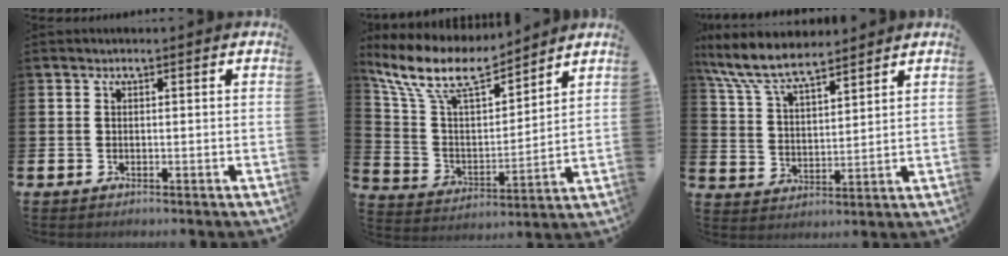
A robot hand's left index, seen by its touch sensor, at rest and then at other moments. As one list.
[{"total": 10.3, "force": [9.0, 2.6, 4.3], "torque": [-0.126, -0.055, 0.157]}, {"total": 8.4, "force": [7.6, 1.7, 3.1], "torque": [-0.090, -0.033, 0.138]}]